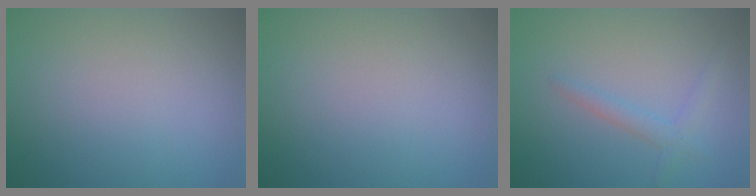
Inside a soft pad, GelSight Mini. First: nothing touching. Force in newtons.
{"total": 0.0}
{"total": 1.6, "press": 1.6, "slide": 0.1}